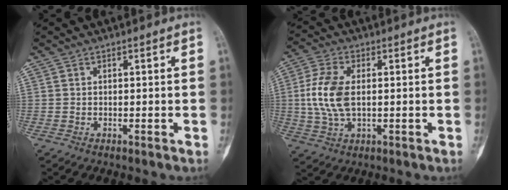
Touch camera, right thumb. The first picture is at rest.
{"total": 9.9, "force": [0.5, 5.5, 8.2], "torque": [-0.186, 0.003, 0.012]}